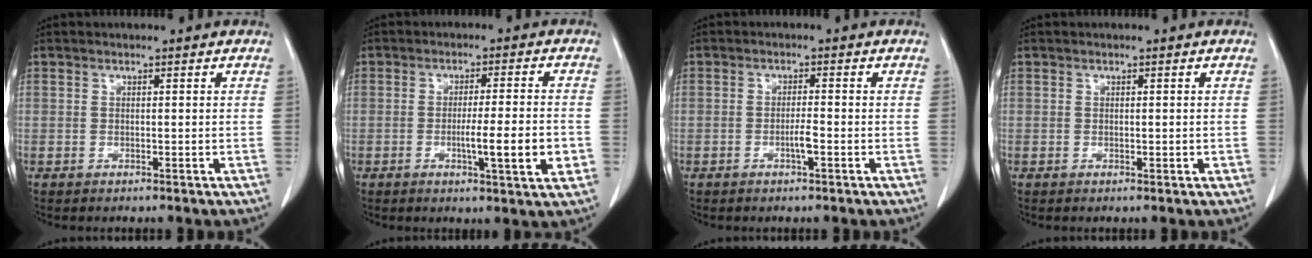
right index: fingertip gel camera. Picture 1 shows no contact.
{"total": 8.1, "force": [-2.1, 0.2, 7.8], "torque": [-0.113, -0.010, -0.030]}
{"total": 1.9, "force": [-0.7, 0.1, 1.8], "torque": [-0.032, 0.001, -0.011]}
{"total": 0.6, "force": [0.0, 0.4, 0.4], "torque": [-0.005, -0.001, 0.003]}